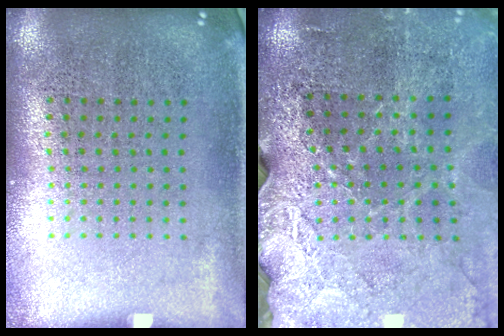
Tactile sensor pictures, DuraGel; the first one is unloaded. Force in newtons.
{"total": 3.2, "press": 3.1, "slide": 0.8}